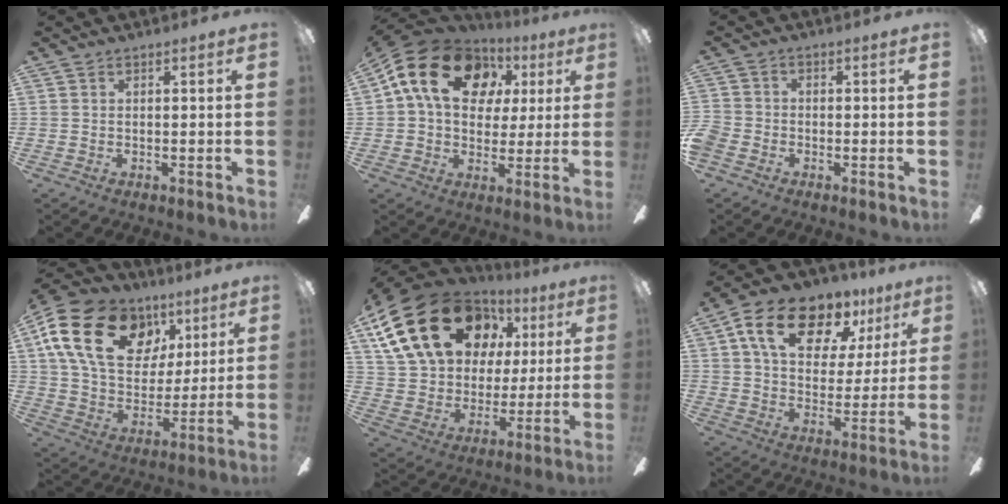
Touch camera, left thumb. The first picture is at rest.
{"total": 17.8, "force": [6.4, 13.1, 10.3], "torque": [-0.186, 0.001, 0.117]}
{"total": 3.4, "force": [-2.0, 2.4, 1.4], "torque": [-0.025, 0.013, -0.037]}
{"total": 23.8, "force": [9.6, 16.3, 14.4], "torque": [-0.257, -0.017, 0.175]}
{"total": 25.8, "force": [11.9, 17.3, 15.0], "torque": [-0.292, -0.040, 0.226]}
{"total": 17.5, "force": [10.6, 10.1, 9.7], "torque": [-0.166, -0.043, 0.186]}